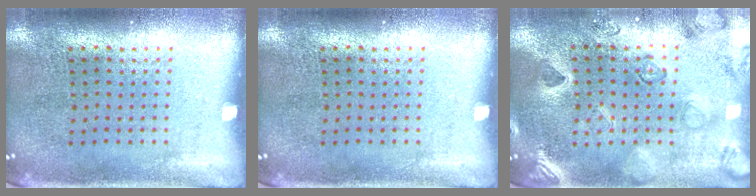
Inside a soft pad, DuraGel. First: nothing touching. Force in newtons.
{"total": 0.0}
{"total": 2.3, "press": 2.2, "slide": 0.8}